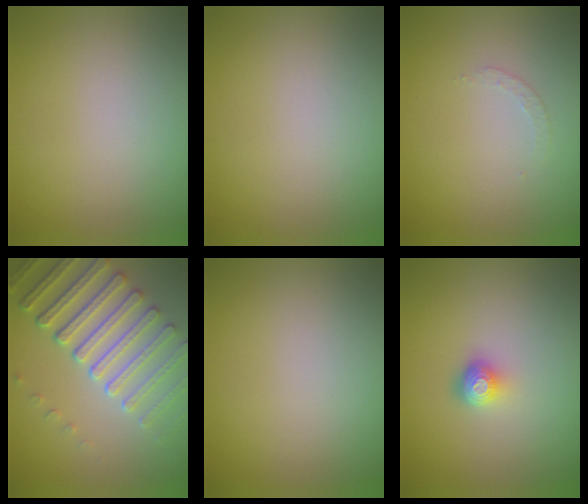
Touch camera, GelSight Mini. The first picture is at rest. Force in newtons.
{"total": 0.0}
{"total": 1.1, "press": 1.1, "slide": 0.3}
{"total": 7.0, "press": 5.5, "slide": 4.4}
{"total": 0.0}
{"total": 2.0, "press": 1.5, "slide": 1.4}